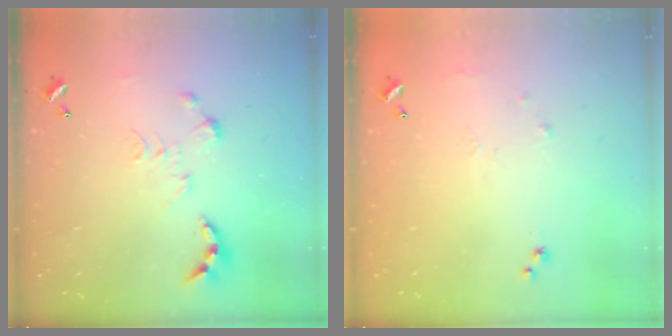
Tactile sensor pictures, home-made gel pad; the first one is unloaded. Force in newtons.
{"total": 6.0, "press": 5.9, "slide": 1.0}